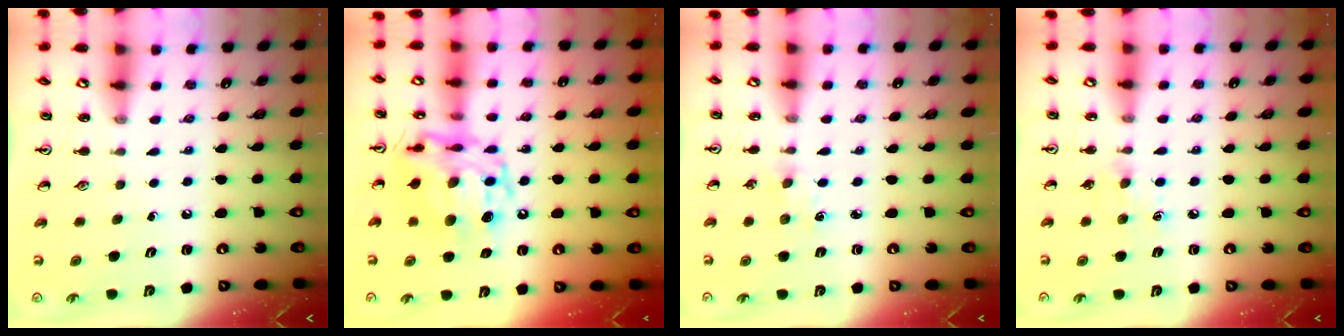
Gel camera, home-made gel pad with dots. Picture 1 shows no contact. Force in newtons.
{"total": 14.1, "press": 14.0, "slide": 1.5}
{"total": 2.4, "press": 2.4, "slide": 0.4}
{"total": 6.3, "press": 6.2, "slide": 0.9}